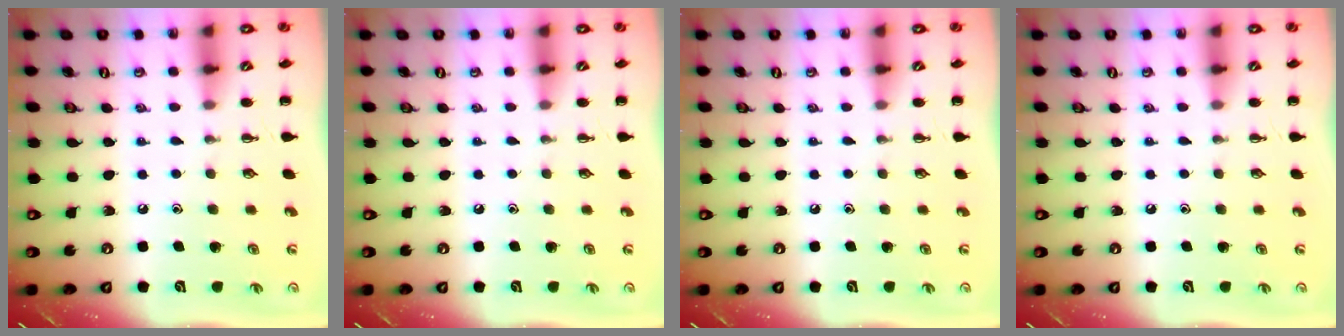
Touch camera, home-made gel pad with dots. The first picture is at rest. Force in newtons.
{"total": 0.0}
{"total": 0.0}
{"total": 0.0}